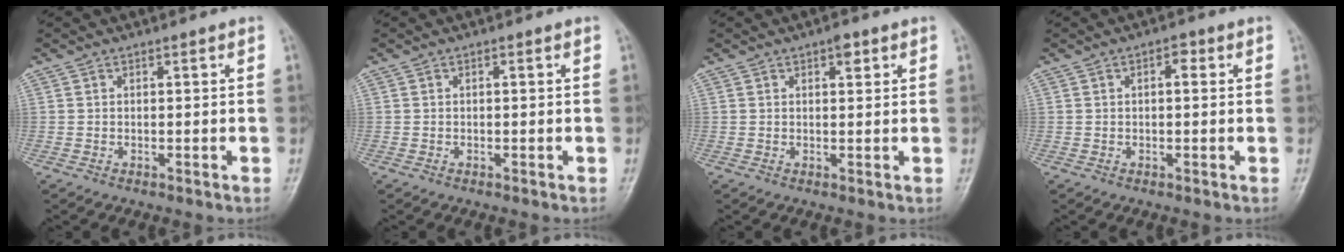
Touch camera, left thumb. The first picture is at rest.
{"total": 0.0}
{"total": 2.3, "force": [1.2, 1.0, 1.6], "torque": [-0.017, -0.002, 0.015]}
{"total": 2.0, "force": [0.5, 1.0, 1.6], "torque": [-0.017, 0.005, 0.002]}